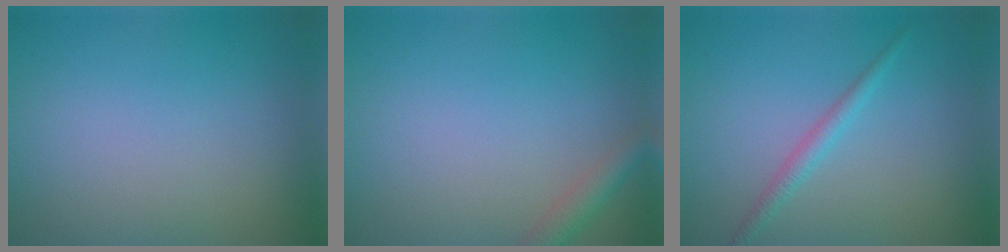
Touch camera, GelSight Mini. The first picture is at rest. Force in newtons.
{"total": 2.3, "press": 2.3, "slide": 0.1}
{"total": 1.6, "press": 1.6, "slide": 0.1}